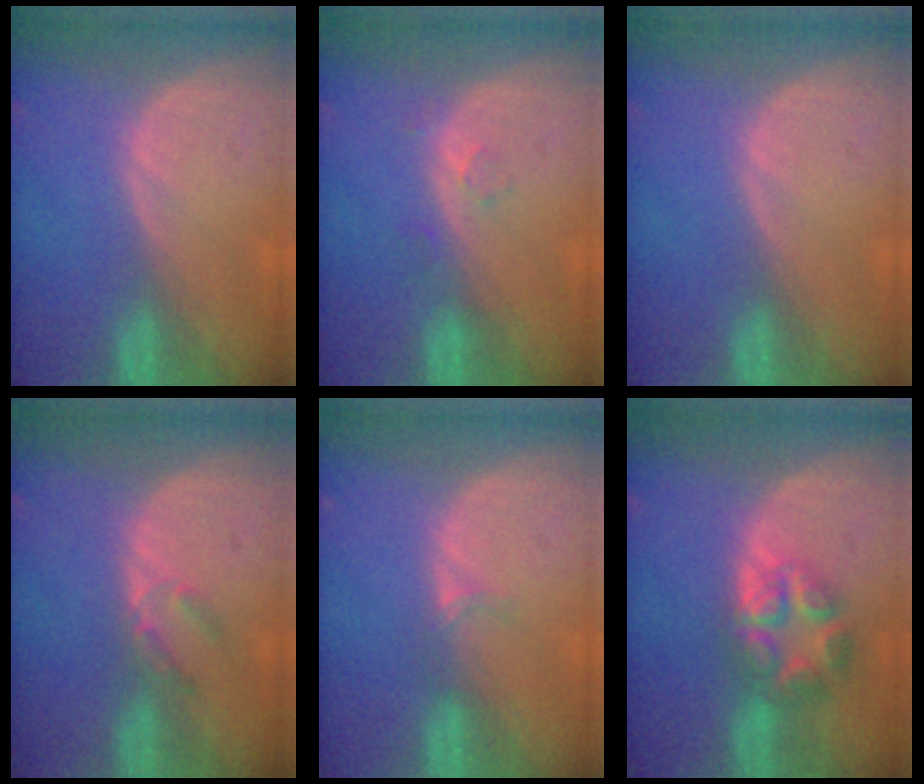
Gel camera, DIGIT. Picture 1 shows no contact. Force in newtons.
{"total": 1.7, "press": 1.7, "slide": 0.2}
{"total": 0.0}
{"total": 2.5, "press": 2.3, "slide": 1.0}
{"total": 1.6, "press": 1.3, "slide": 1.1}
{"total": 6.5, "press": 6.5, "slide": 0.1}